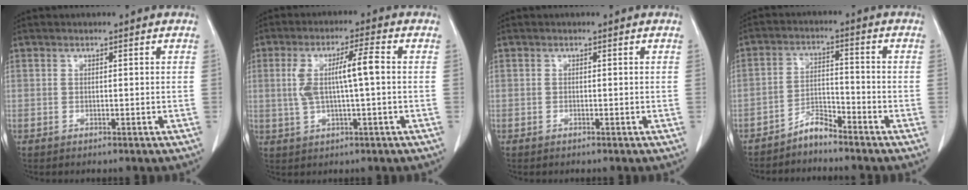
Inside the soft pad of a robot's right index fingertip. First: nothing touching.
{"total": 7.4, "force": [0.5, 1.1, 7.3], "torque": [-0.144, 0.019, 0.011]}
{"total": 0.0}
{"total": 3.7, "force": [-3.5, 0.7, 1.0], "torque": [-0.013, -0.005, -0.068]}